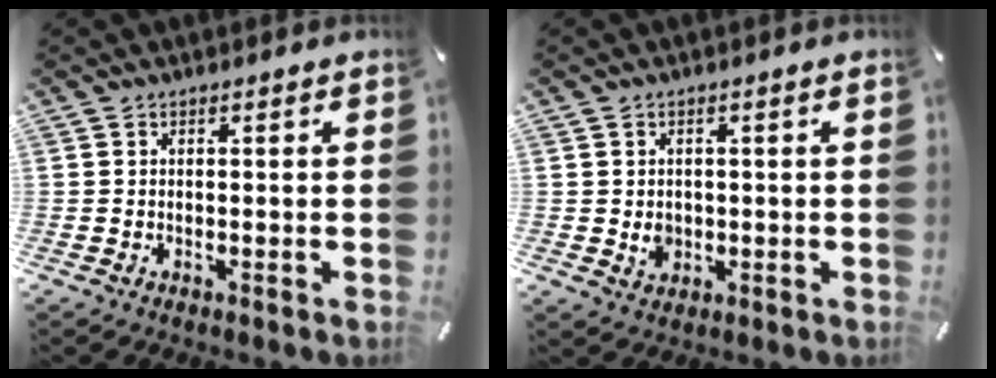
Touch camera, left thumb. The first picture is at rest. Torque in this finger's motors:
{"motor_torque": [0.33, 0.50, -0.06, 0.03, -0.02]}